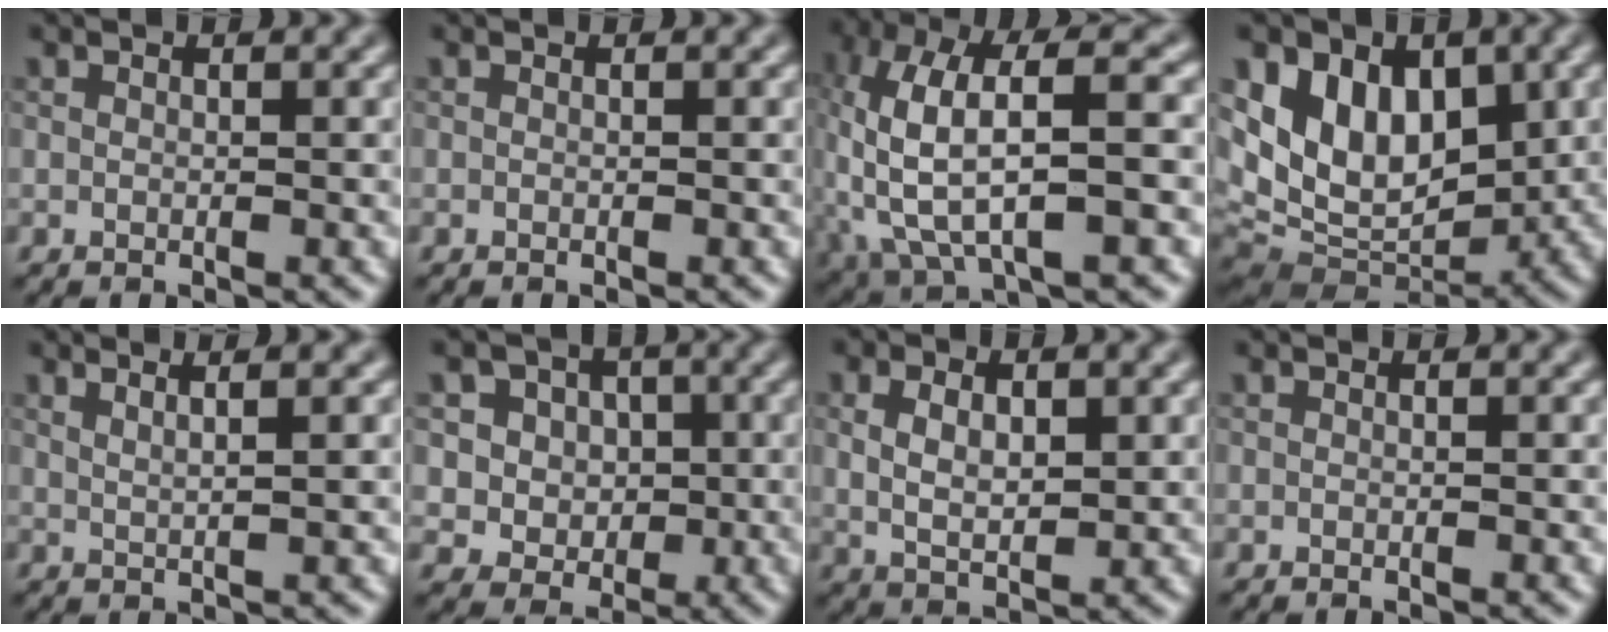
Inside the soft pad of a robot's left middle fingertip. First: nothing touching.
{"total": 0.0}
{"total": 9.0, "force": [-0.2, 3.7, 8.2], "torque": [-0.179, 0.011, -0.012]}
{"total": 9.3, "force": [2.7, 6.4, 6.2], "torque": [-0.099, -0.009, 0.040]}
{"total": 3.1, "force": [1.7, 1.1, 2.3], "torque": [-0.015, 0.009, 0.001]}
{"total": 6.4, "force": [1.9, 5.5, 2.7], "torque": [-0.035, 0.007, 0.025]}
{"total": 4.1, "force": [1.0, 2.3, 3.3], "torque": [-0.070, -0.002, 0.022]}
{"total": 0.0}